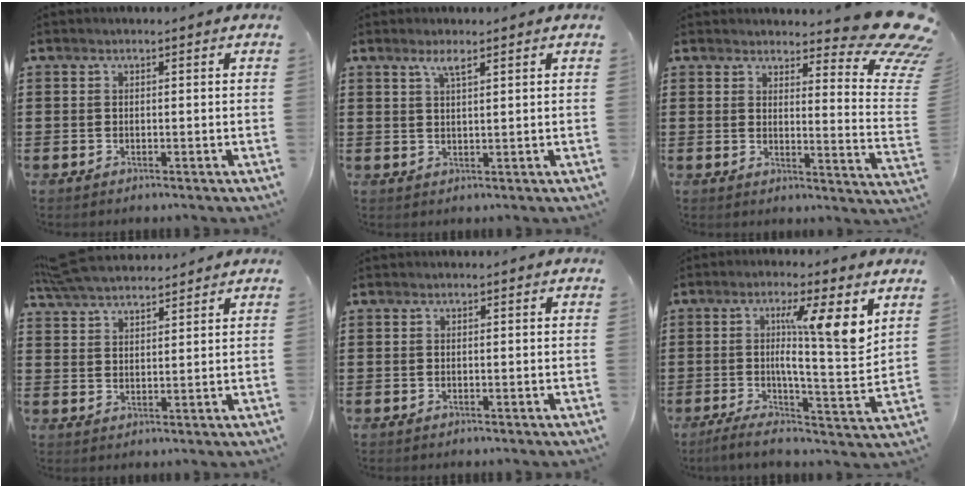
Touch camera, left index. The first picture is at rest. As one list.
[{"total": 2.4, "force": [1.6, 0.4, 1.7], "torque": [-0.038, 0.002, 0.029]}, {"total": 9.4, "force": [7.7, 1.7, 5.1], "torque": [-0.069, -0.056, 0.133]}, {"total": 5.7, "force": [5.4, 0.8, 1.8], "torque": [-0.052, -0.011, 0.100]}, {"total": 0.0}, {"total": 11.3, "force": [4.5, 1.7, 10.3], "torque": [-0.171, -0.020, 0.066]}]